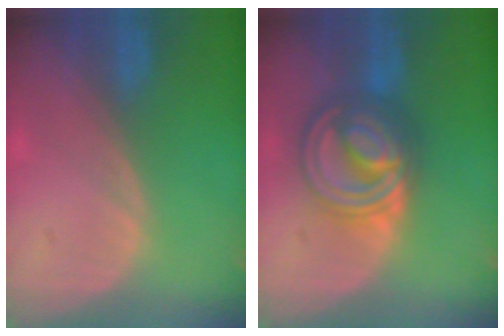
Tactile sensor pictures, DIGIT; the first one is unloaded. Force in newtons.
{"total": 9.0, "press": 8.9, "slide": 0.6}